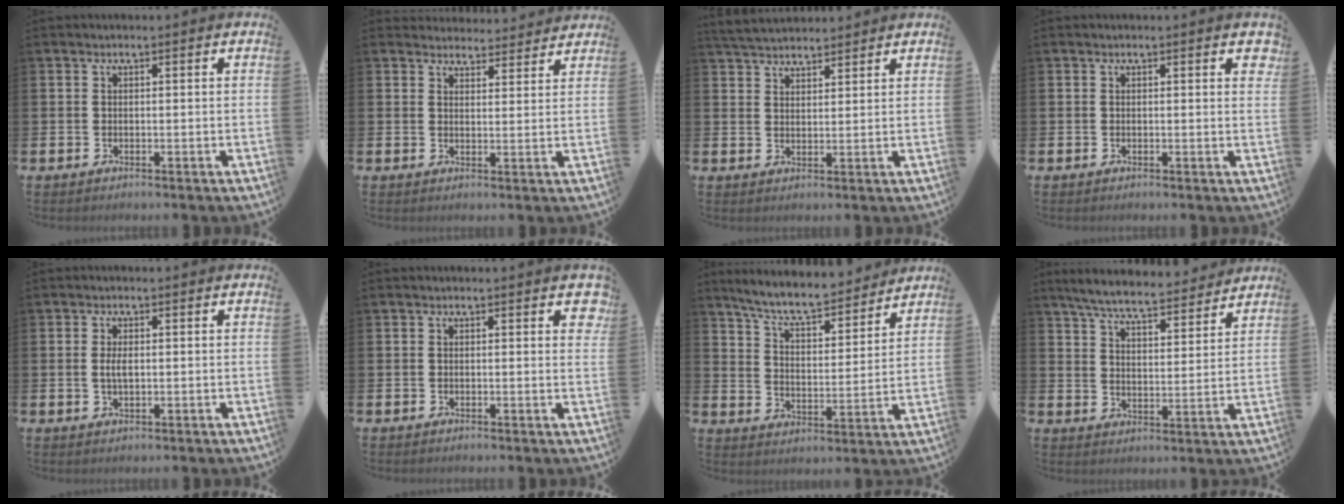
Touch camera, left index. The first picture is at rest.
{"total": 3.6, "force": [3.5, 0.9, -0.2], "torque": [0.004, -0.024, 0.063]}
{"total": 4.1, "force": [4.0, 0.9, 0.3], "torque": [-0.025, -0.014, 0.076]}
{"total": 0.9, "force": [0.5, 0.2, 0.7], "torque": [-0.005, 0.000, 0.005]}
{"total": 2.2, "force": [0.0, 1.0, 2.0], "torque": [-0.038, 0.004, -0.001]}
{"total": 1.3, "force": [0.6, 0.5, 1.0], "torque": [-0.012, 0.002, 0.008]}
{"total": 7.8, "force": [7.2, 1.2, 2.7], "torque": [-0.078, -0.051, 0.125]}
{"total": 6.9, "force": [6.5, 0.8, 2.2], "torque": [-0.064, -0.041, 0.112]}